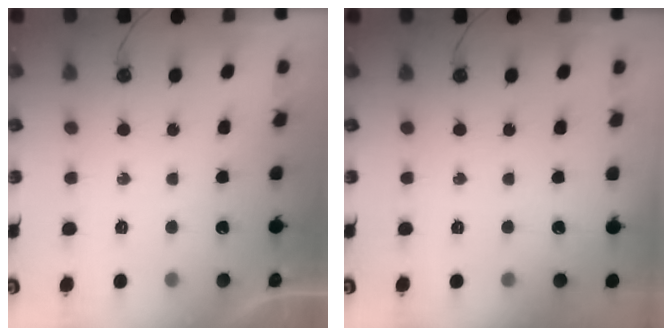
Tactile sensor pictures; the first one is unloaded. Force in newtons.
{"total": 0.0}